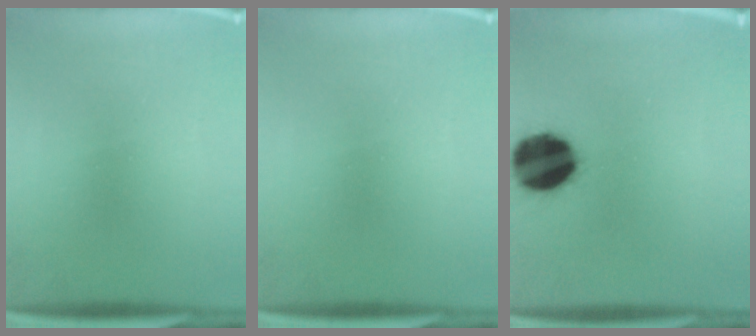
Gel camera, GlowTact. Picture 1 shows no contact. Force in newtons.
{"total": 0.0}
{"total": 18.5}